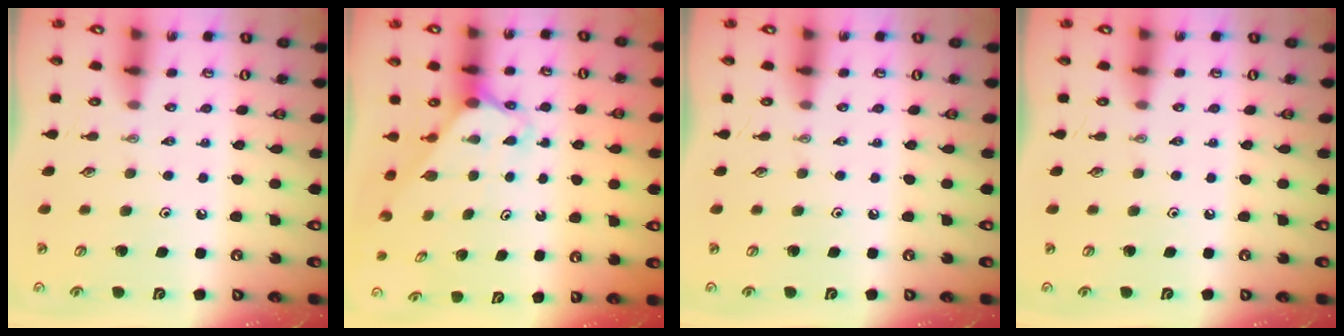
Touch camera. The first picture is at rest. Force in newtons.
{"total": 2.4, "press": 2.4, "slide": 0.2}
{"total": 0.0}
{"total": 0.0}